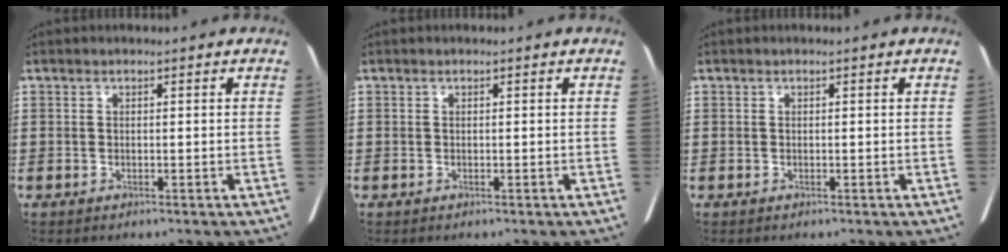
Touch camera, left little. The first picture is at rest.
{"total": 0.0}
{"total": 0.0}